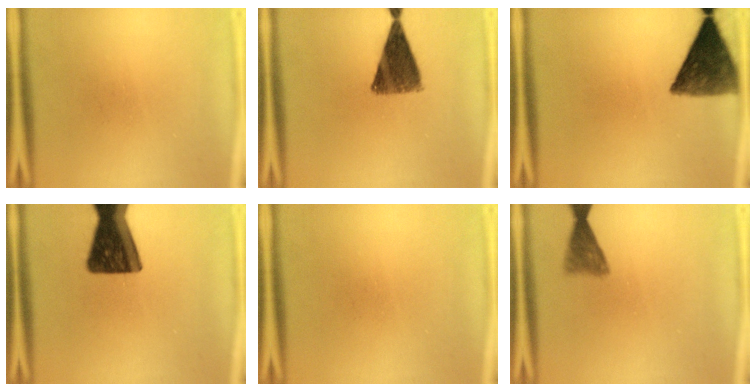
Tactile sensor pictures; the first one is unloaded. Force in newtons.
{"total": 10.1}
{"total": 10.7}
{"total": 14.9}
{"total": 0.0}
{"total": 3.1}